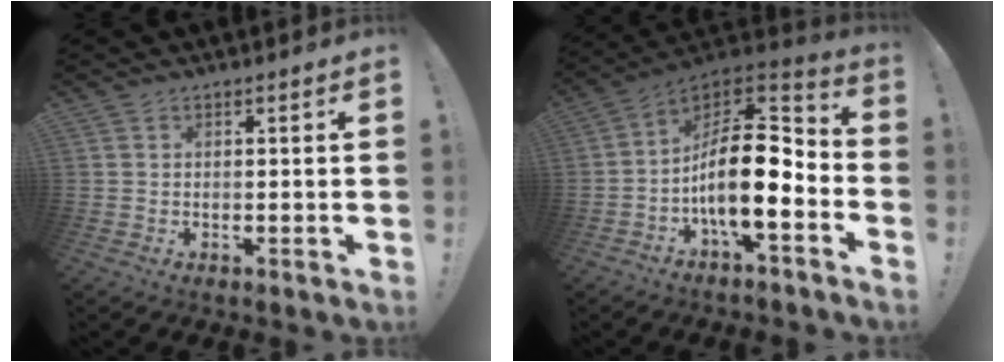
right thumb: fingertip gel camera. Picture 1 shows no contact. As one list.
[{"total": 17.4, "force": [-3.7, 7.4, 15.4], "torque": [-0.263, 0.012, -0.060]}]